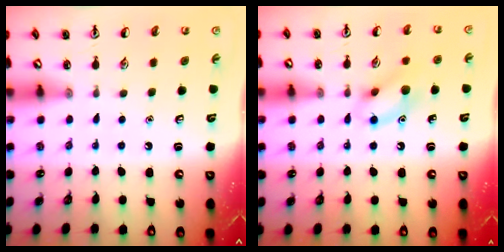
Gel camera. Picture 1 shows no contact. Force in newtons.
{"total": 11.0, "press": 11.0, "slide": 0.9}